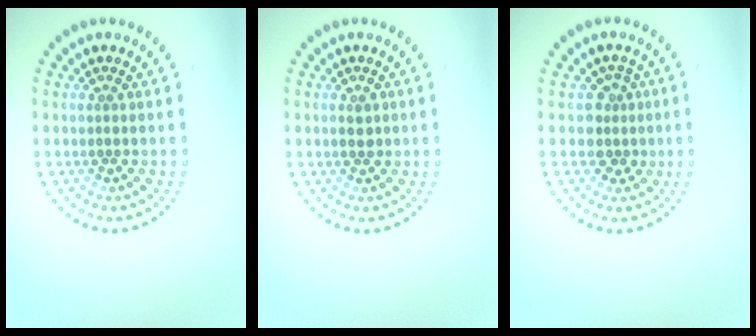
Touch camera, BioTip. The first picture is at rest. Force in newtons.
{"total": 1.2, "press": 1.2, "slide": 0.1}
{"total": 2.4, "press": 1.9, "slide": 1.5}